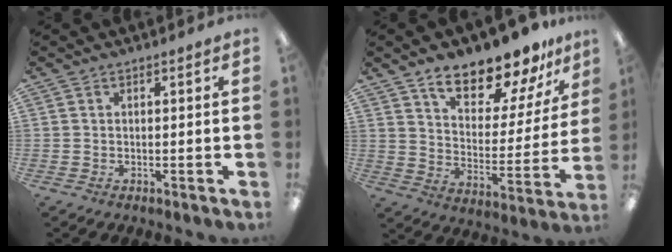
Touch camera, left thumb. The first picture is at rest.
{"total": 14.7, "force": [12.7, 4.6, 5.9], "torque": [-0.095, -0.094, 0.222]}